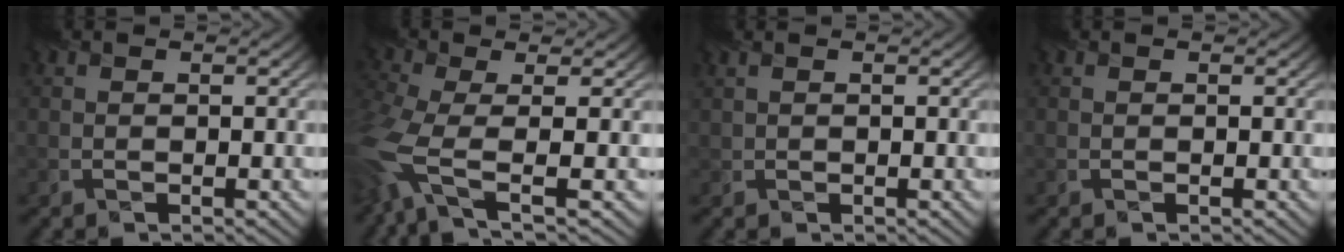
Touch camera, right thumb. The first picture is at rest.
{"total": 8.6, "force": [-2.2, 3.4, 7.6], "torque": [-0.199, -0.014, -0.055]}
{"total": 0.0}
{"total": 0.0}